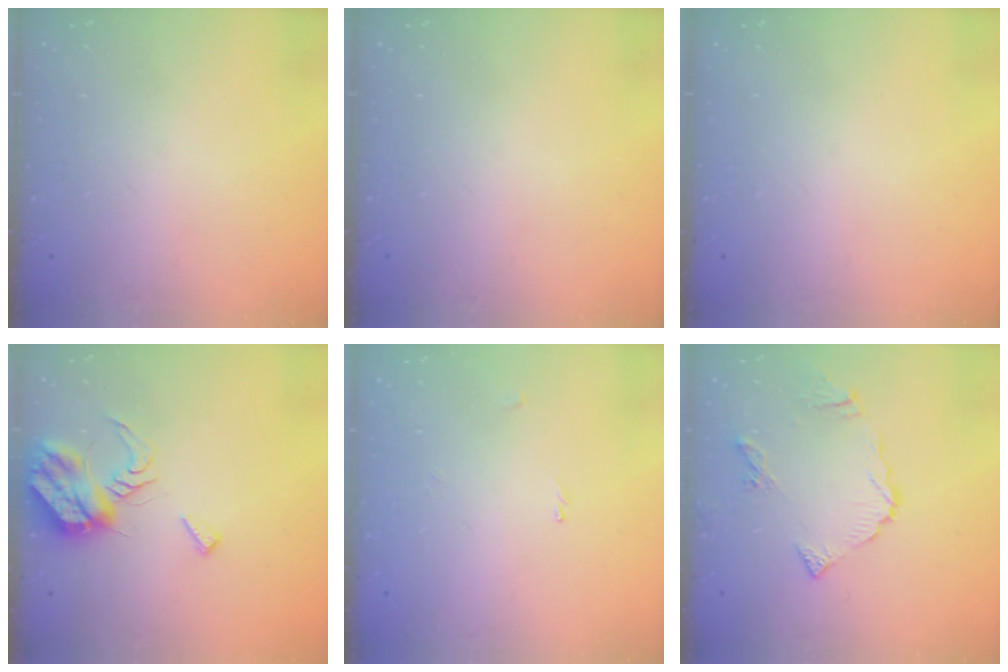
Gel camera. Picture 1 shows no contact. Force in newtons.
{"total": 0.0}
{"total": 0.0}
{"total": 8.6, "press": 8.6, "slide": 0.6}
{"total": 0.0}
{"total": 8.4, "press": 8.4, "slide": 0.9}